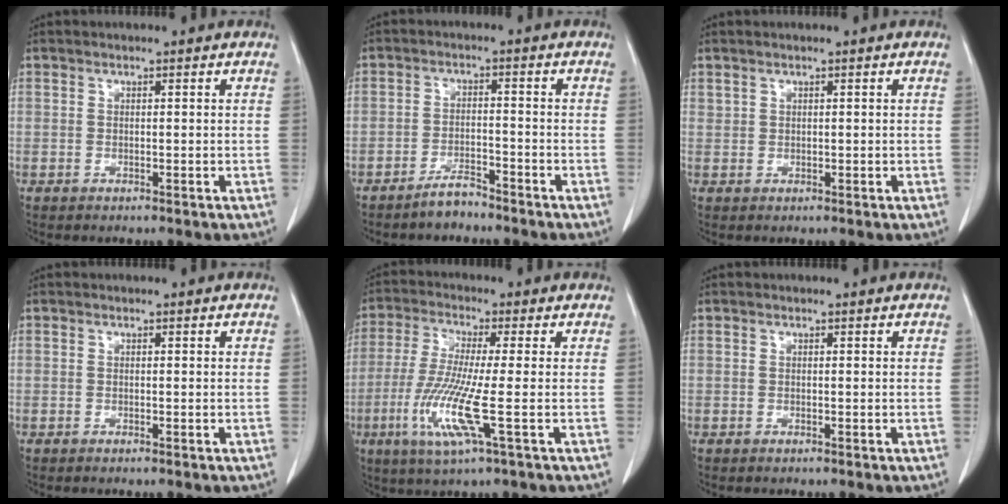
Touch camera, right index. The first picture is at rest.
{"total": 3.3, "force": [-3.1, 0.8, 1.1], "torque": [-0.020, -0.001, -0.054]}
{"total": 0.7, "force": [0.6, 0.4, 0.2], "torque": [0.002, 0.003, 0.011]}
{"total": 0.0}
{"total": 10.0, "force": [-2.9, -0.2, 9.5], "torque": [-0.207, -0.025, -0.064]}
{"total": 0.0}